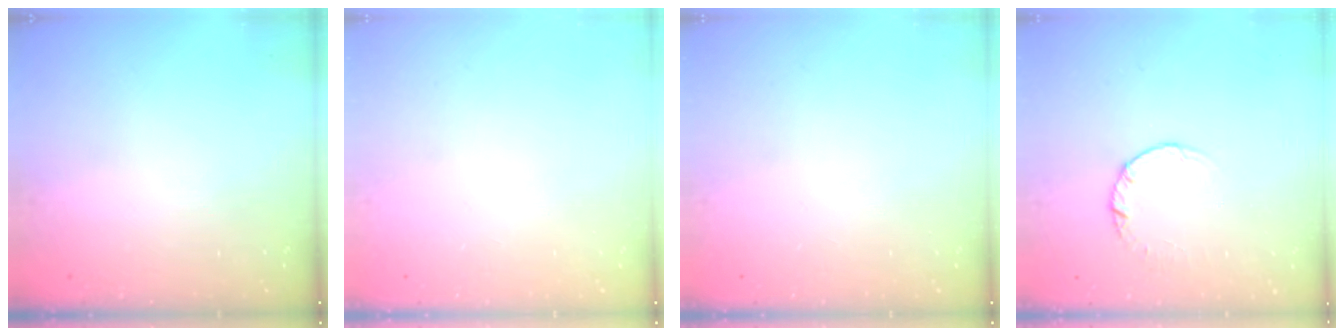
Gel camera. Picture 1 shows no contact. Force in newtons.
{"total": 0.0}
{"total": 0.0}
{"total": 2.5, "press": 2.5, "slide": 0.2}